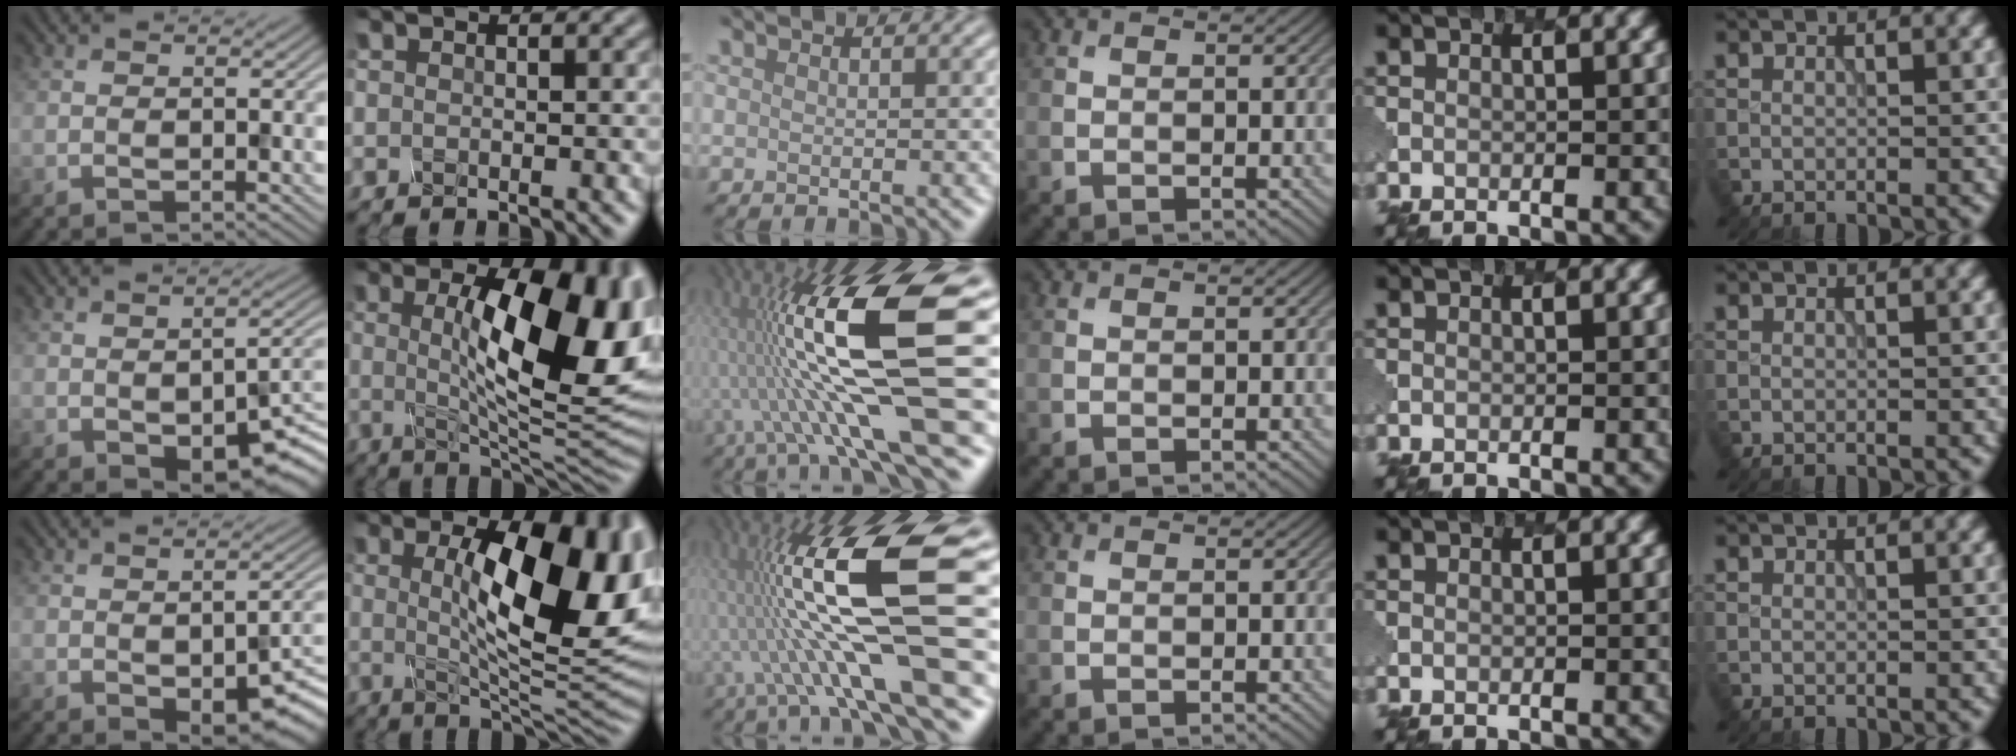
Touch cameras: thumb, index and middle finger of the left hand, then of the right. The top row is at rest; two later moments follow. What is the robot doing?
{"motion": "pour", "object": "mug"}